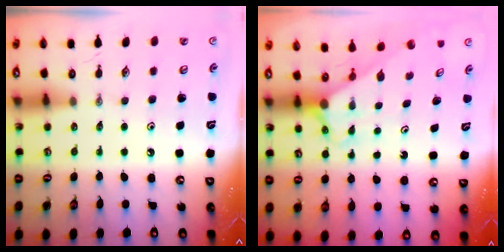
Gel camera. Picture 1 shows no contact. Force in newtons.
{"total": 3.0, "press": 3.0, "slide": 0.0}